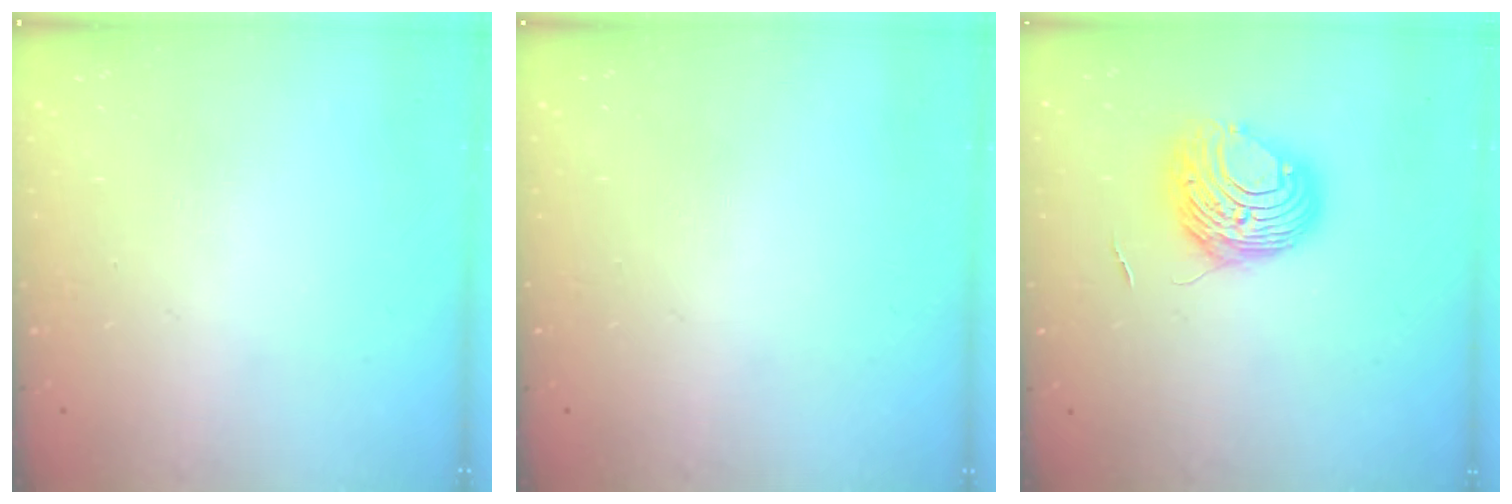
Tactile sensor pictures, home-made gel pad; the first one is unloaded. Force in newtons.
{"total": 0.0}
{"total": 8.8, "press": 8.8, "slide": 0.8}